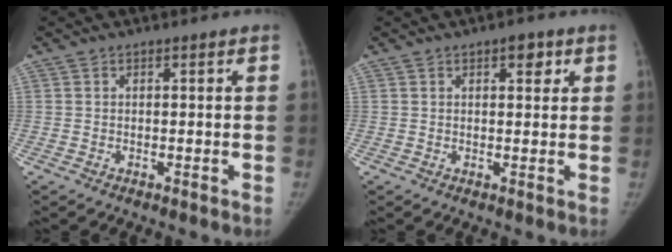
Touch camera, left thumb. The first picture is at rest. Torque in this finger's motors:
{"motor_torque": [0.29, 0.15, 0.60, -0.60, 0.10]}